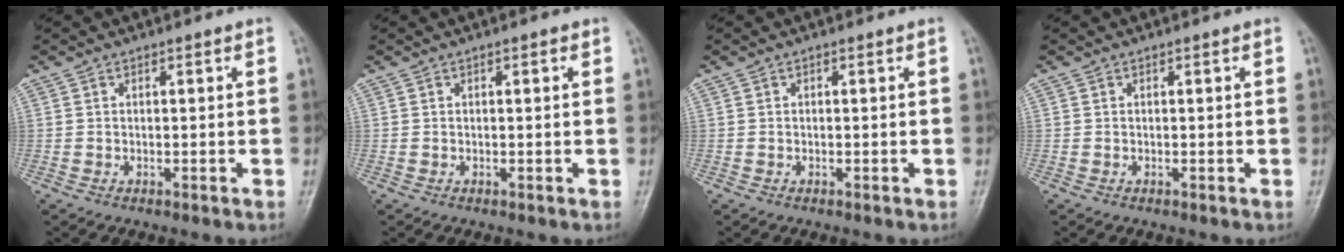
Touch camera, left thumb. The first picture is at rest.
{"total": 1.0, "force": [0.5, 0.3, 0.8], "torque": [-0.012, 0.001, 0.004]}
{"total": 0.0}
{"total": 0.0}